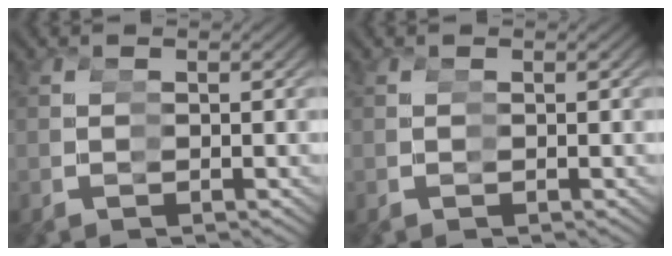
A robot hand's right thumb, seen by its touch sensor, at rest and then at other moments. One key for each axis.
{"total": 0.0}